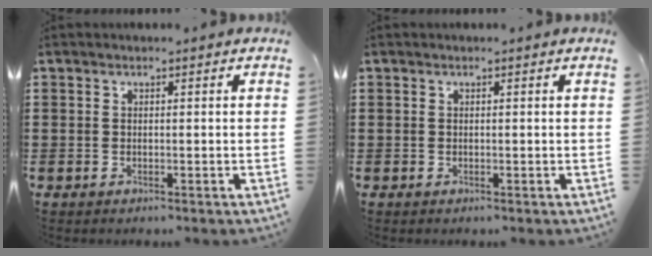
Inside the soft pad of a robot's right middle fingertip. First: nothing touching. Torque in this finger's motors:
{"motor_torque": [0.02, 0.00, -0.01, 0.01]}